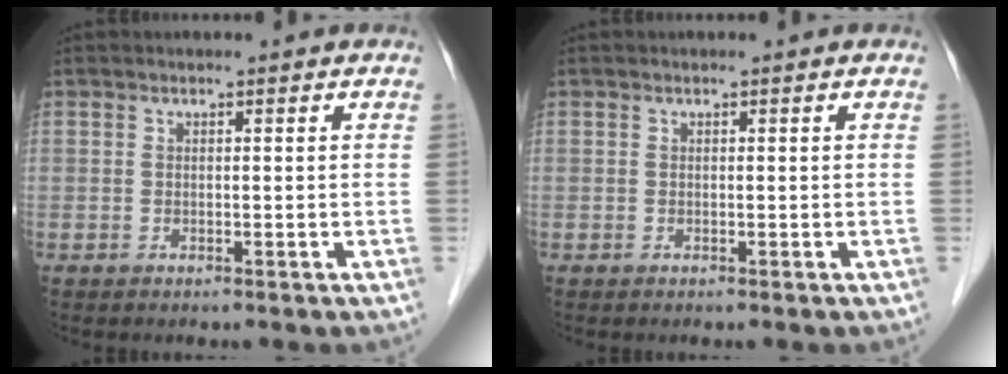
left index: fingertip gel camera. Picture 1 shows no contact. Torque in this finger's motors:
{"motor_torque": [0.02, 0.00, 0.00, 0.00]}